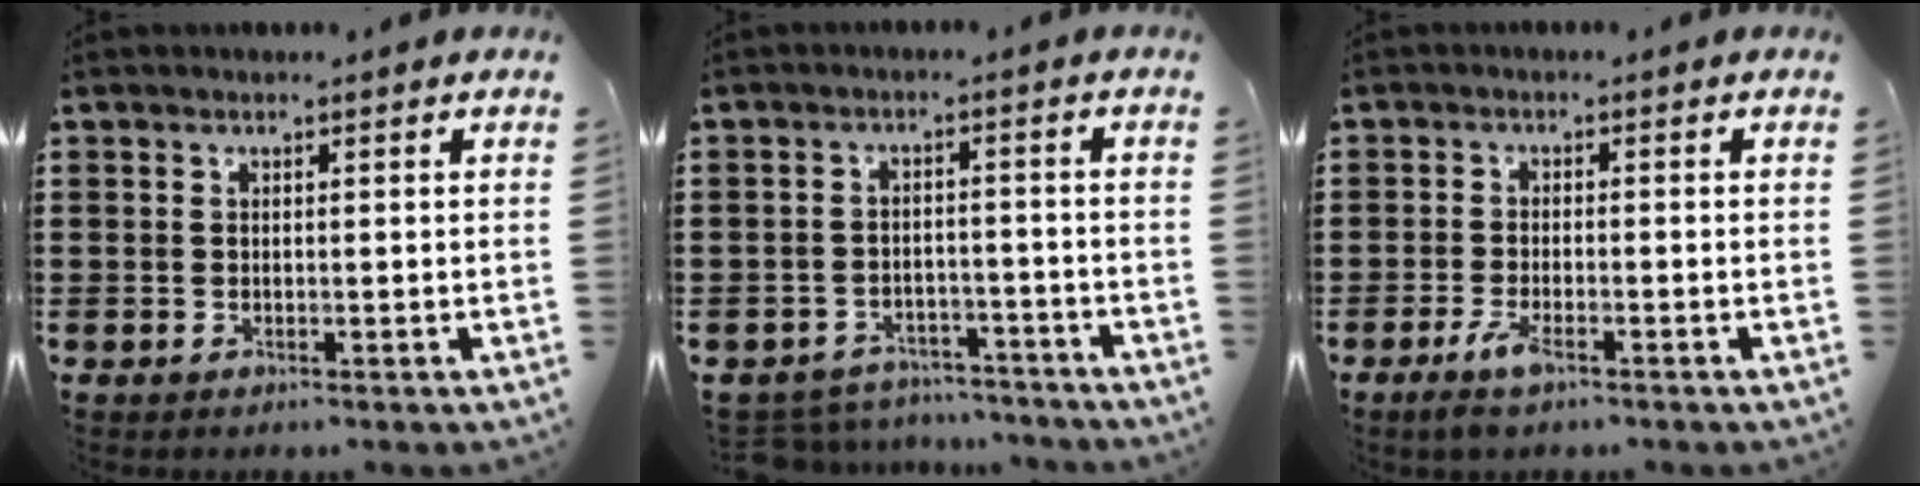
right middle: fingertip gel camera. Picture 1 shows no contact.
{"total": 4.5, "force": [-4.4, 0.8, 0.1], "torque": [-0.012, 0.006, -0.095]}
{"total": 3.7, "force": [-2.1, 0.9, 2.8], "torque": [-0.066, -0.006, -0.043]}